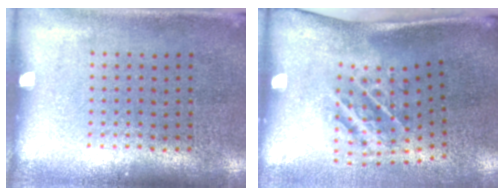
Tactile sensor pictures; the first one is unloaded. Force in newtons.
{"total": 2.2, "press": 1.3, "slide": 1.8}